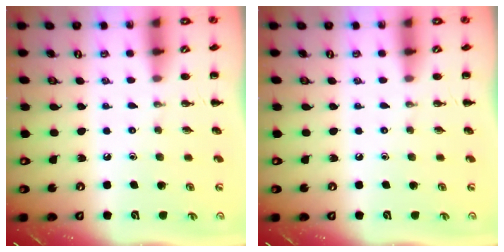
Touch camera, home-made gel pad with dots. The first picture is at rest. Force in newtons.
{"total": 0.0}